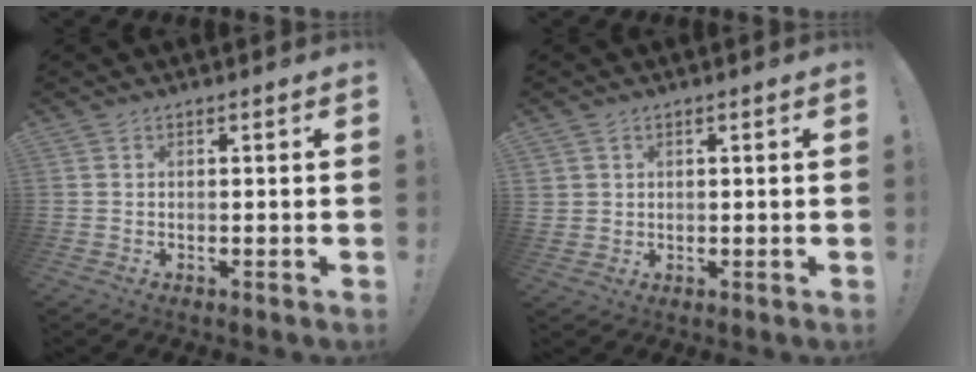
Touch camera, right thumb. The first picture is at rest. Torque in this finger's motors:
{"motor_torque": [0.14, -0.02, 0.05, -0.10, 0.00]}